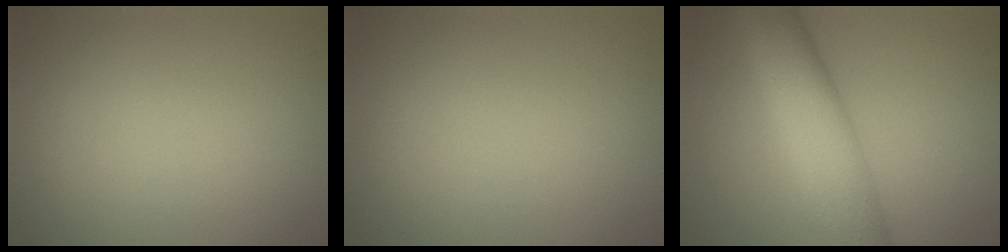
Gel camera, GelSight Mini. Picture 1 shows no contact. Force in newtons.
{"total": 0.0}
{"total": 8.5, "press": 8.5, "slide": 0.1}